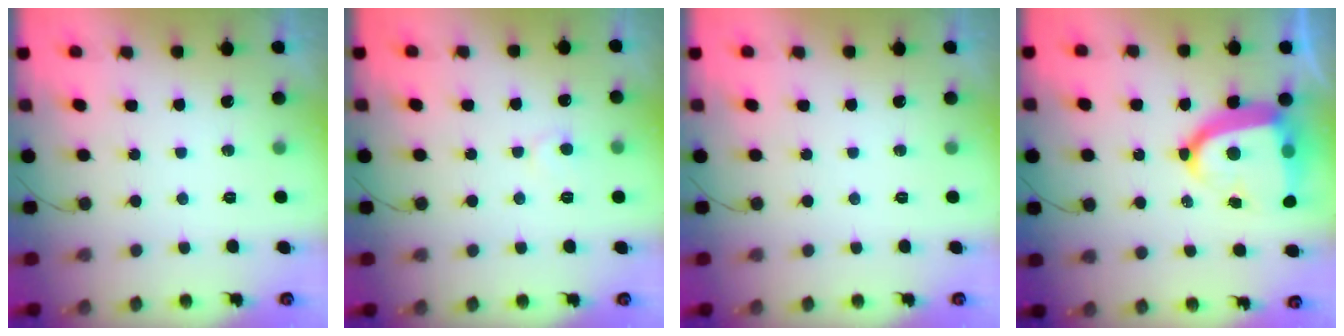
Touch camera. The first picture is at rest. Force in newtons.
{"total": 4.8, "press": 4.8, "slide": 0.4}
{"total": 0.0}
{"total": 17.2, "press": 17.1, "slide": 1.7}